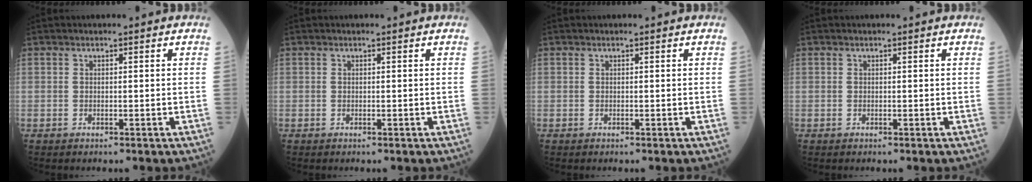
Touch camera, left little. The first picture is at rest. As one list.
[{"total": 0.0}, {"total": 0.0}, {"total": 0.0}]